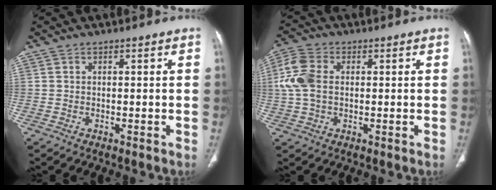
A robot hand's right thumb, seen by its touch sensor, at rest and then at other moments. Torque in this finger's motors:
{"motor_torque": [-0.26, 0.31, 0.97, 0.20, 0.04]}